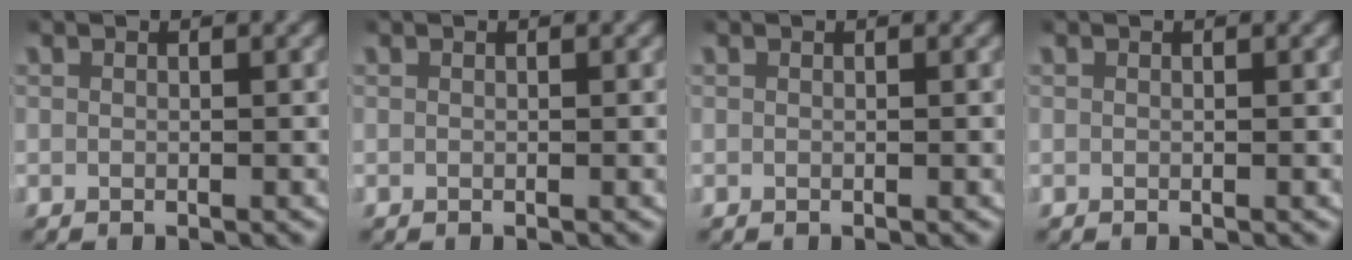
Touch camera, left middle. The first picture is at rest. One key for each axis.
{"total": 0.0}
{"total": 0.0}
{"total": 0.0}